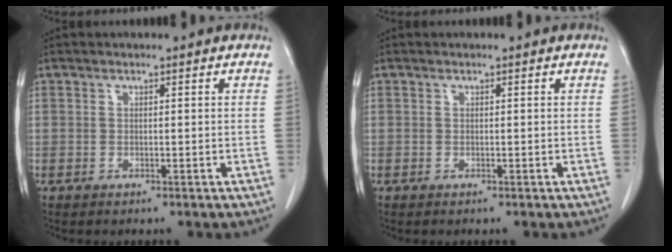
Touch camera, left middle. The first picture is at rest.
{"total": 0.0}